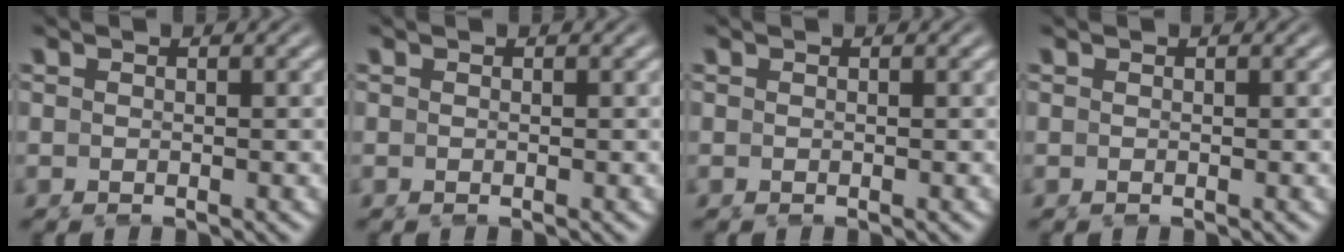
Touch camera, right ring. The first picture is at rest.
{"total": 0.0}
{"total": 0.0}
{"total": 0.0}